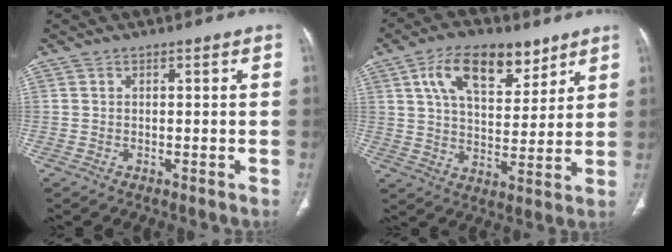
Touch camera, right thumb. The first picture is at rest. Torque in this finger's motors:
{"motor_torque": [-0.84, 1.09, 0.65, -0.02, 0.13]}